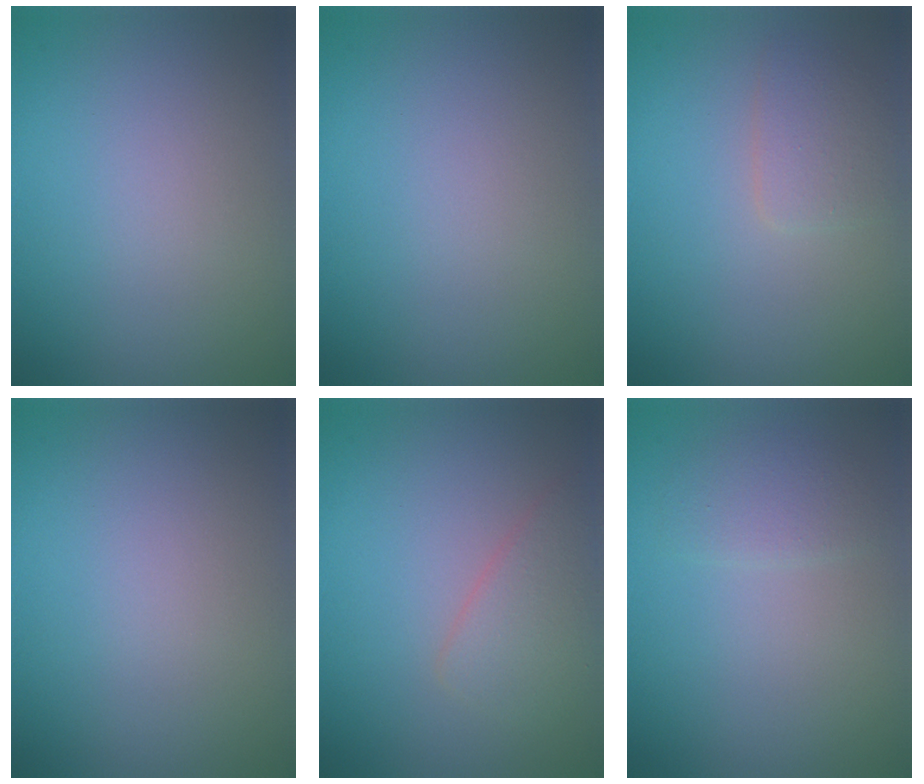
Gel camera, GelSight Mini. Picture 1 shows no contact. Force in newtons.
{"total": 0.0}
{"total": 2.0, "press": 2.0, "slide": 0.1}
{"total": 0.0}
{"total": 2.5, "press": 2.5, "slide": 0.1}
{"total": 1.5, "press": 1.5, "slide": 0.1}